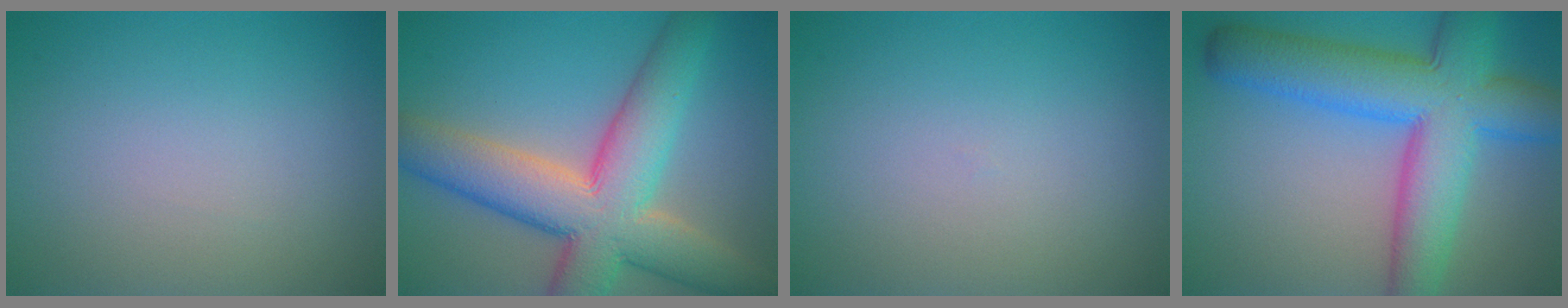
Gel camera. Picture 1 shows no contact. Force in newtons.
{"total": 11.0, "press": 11.0, "slide": 0.6}
{"total": 0.0}
{"total": 10.8, "press": 10.7, "slide": 0.5}